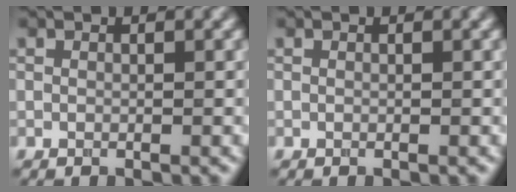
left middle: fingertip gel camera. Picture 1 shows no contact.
{"total": 0.0}